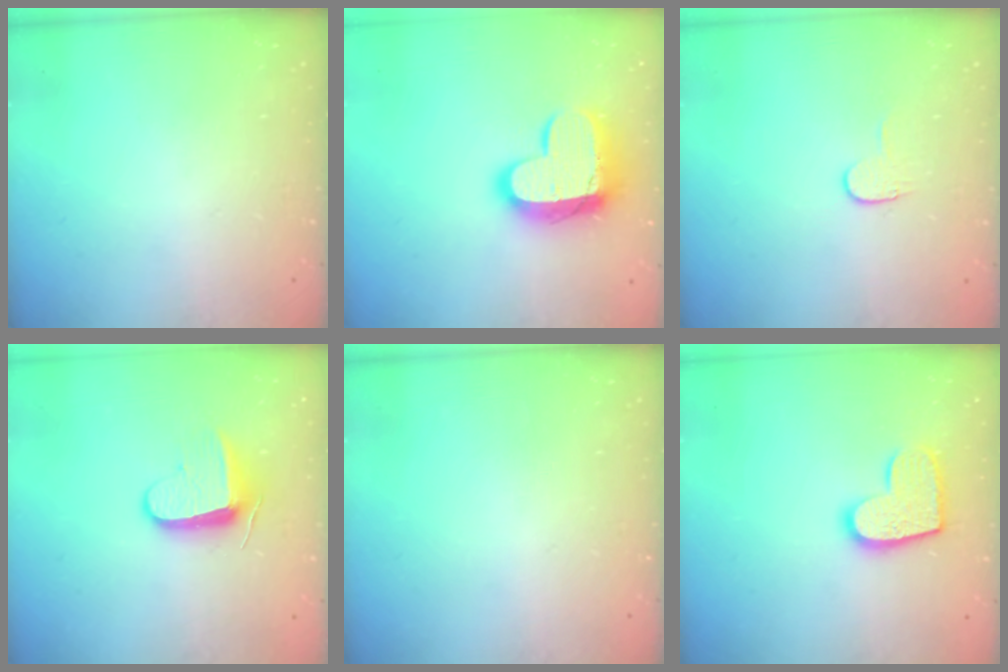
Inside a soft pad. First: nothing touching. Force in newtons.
{"total": 16.7, "press": 16.6, "slide": 1.3}
{"total": 3.6, "press": 3.6, "slide": 0.4}
{"total": 9.3, "press": 9.3, "slide": 0.6}
{"total": 0.0}
{"total": 12.1, "press": 12.0, "slide": 0.6}